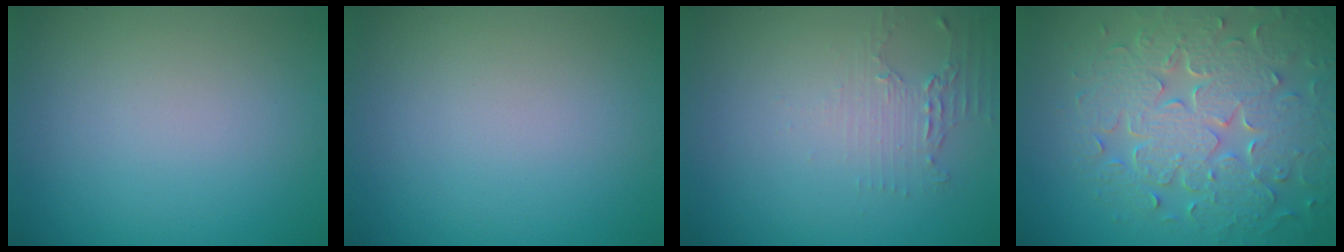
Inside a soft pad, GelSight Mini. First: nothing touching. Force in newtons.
{"total": 0.0}
{"total": 2.2, "press": 1.6, "slide": 1.5}
{"total": 8.4, "press": 6.1, "slide": 5.8}